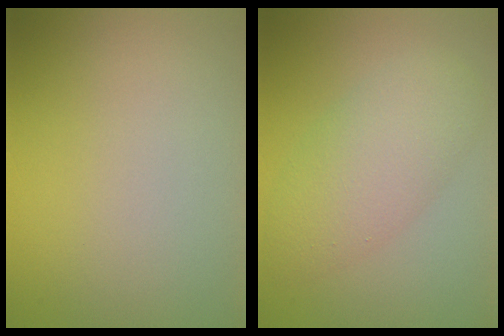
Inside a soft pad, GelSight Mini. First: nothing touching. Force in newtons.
{"total": 5.0, "press": 5.0, "slide": 0.2}